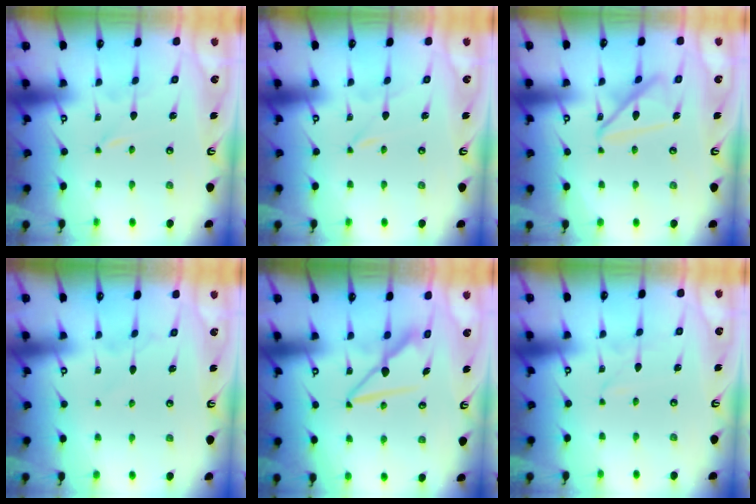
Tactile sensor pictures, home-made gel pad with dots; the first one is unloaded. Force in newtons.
{"total": 0.0}
{"total": 12.3, "press": 12.2, "slide": 1.0}
{"total": 5.1, "press": 5.0, "slide": 0.7}
{"total": 8.4, "press": 8.3, "slide": 0.6}
{"total": 2.1, "press": 2.1, "slide": 0.3}